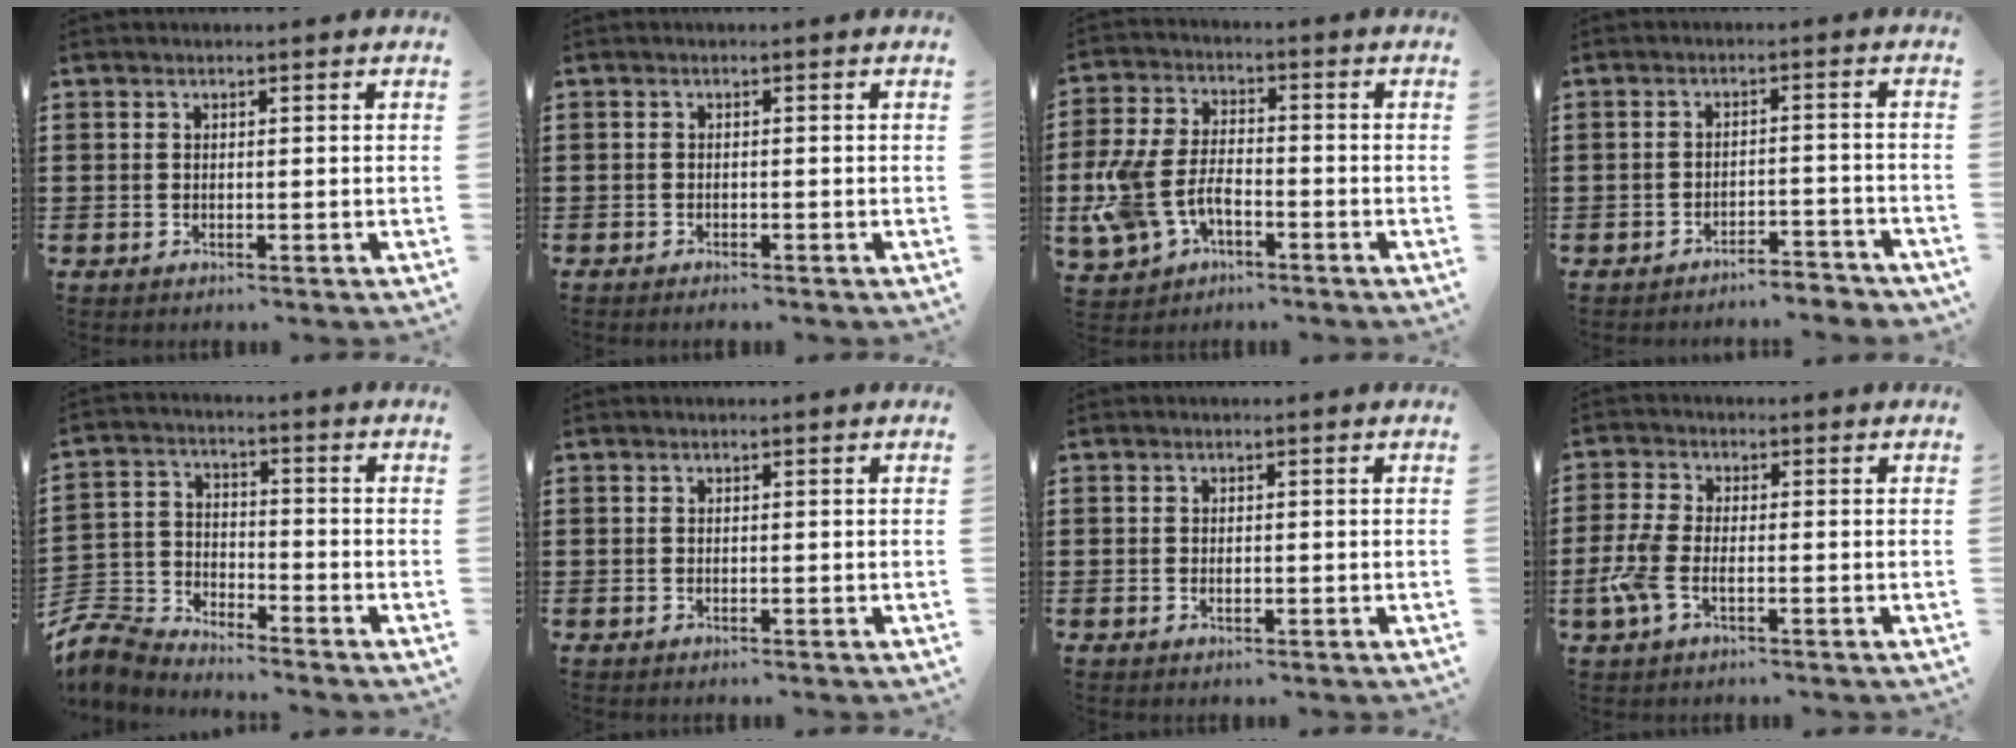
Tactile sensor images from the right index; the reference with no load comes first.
{"total": 0.6, "force": [-0.6, -0.1, 0.1], "torque": [-0.003, -0.004, -0.012]}
{"total": 7.7, "force": [-3.0, 4.4, 5.6], "torque": [-0.154, -0.001, -0.066]}
{"total": 3.3, "force": [-3.3, 0.0, 0.4], "torque": [-0.011, 0.002, -0.071]}
{"total": 6.1, "force": [-5.9, 1.2, 1.0], "torque": [-0.049, -0.003, -0.126]}
{"total": 0.0}
{"total": 1.0, "force": [0.1, 0.6, 0.8], "torque": [-0.016, 0.004, 0.001]}
{"total": 4.4, "force": [-1.5, 1.8, 3.7], "torque": [-0.099, -0.008, -0.037]}